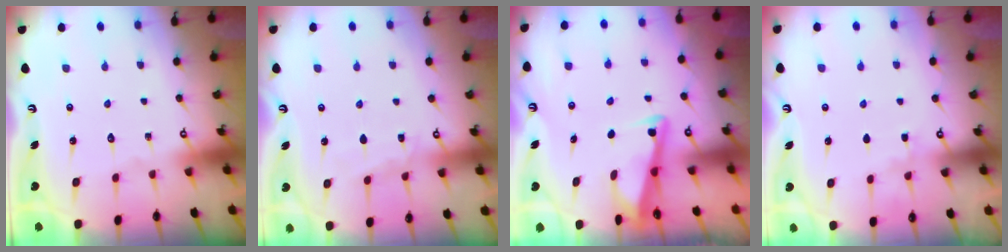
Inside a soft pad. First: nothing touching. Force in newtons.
{"total": 5.0, "press": 5.0, "slide": 0.5}
{"total": 3.5, "press": 3.5, "slide": 0.4}
{"total": 4.4, "press": 4.3, "slide": 0.5}